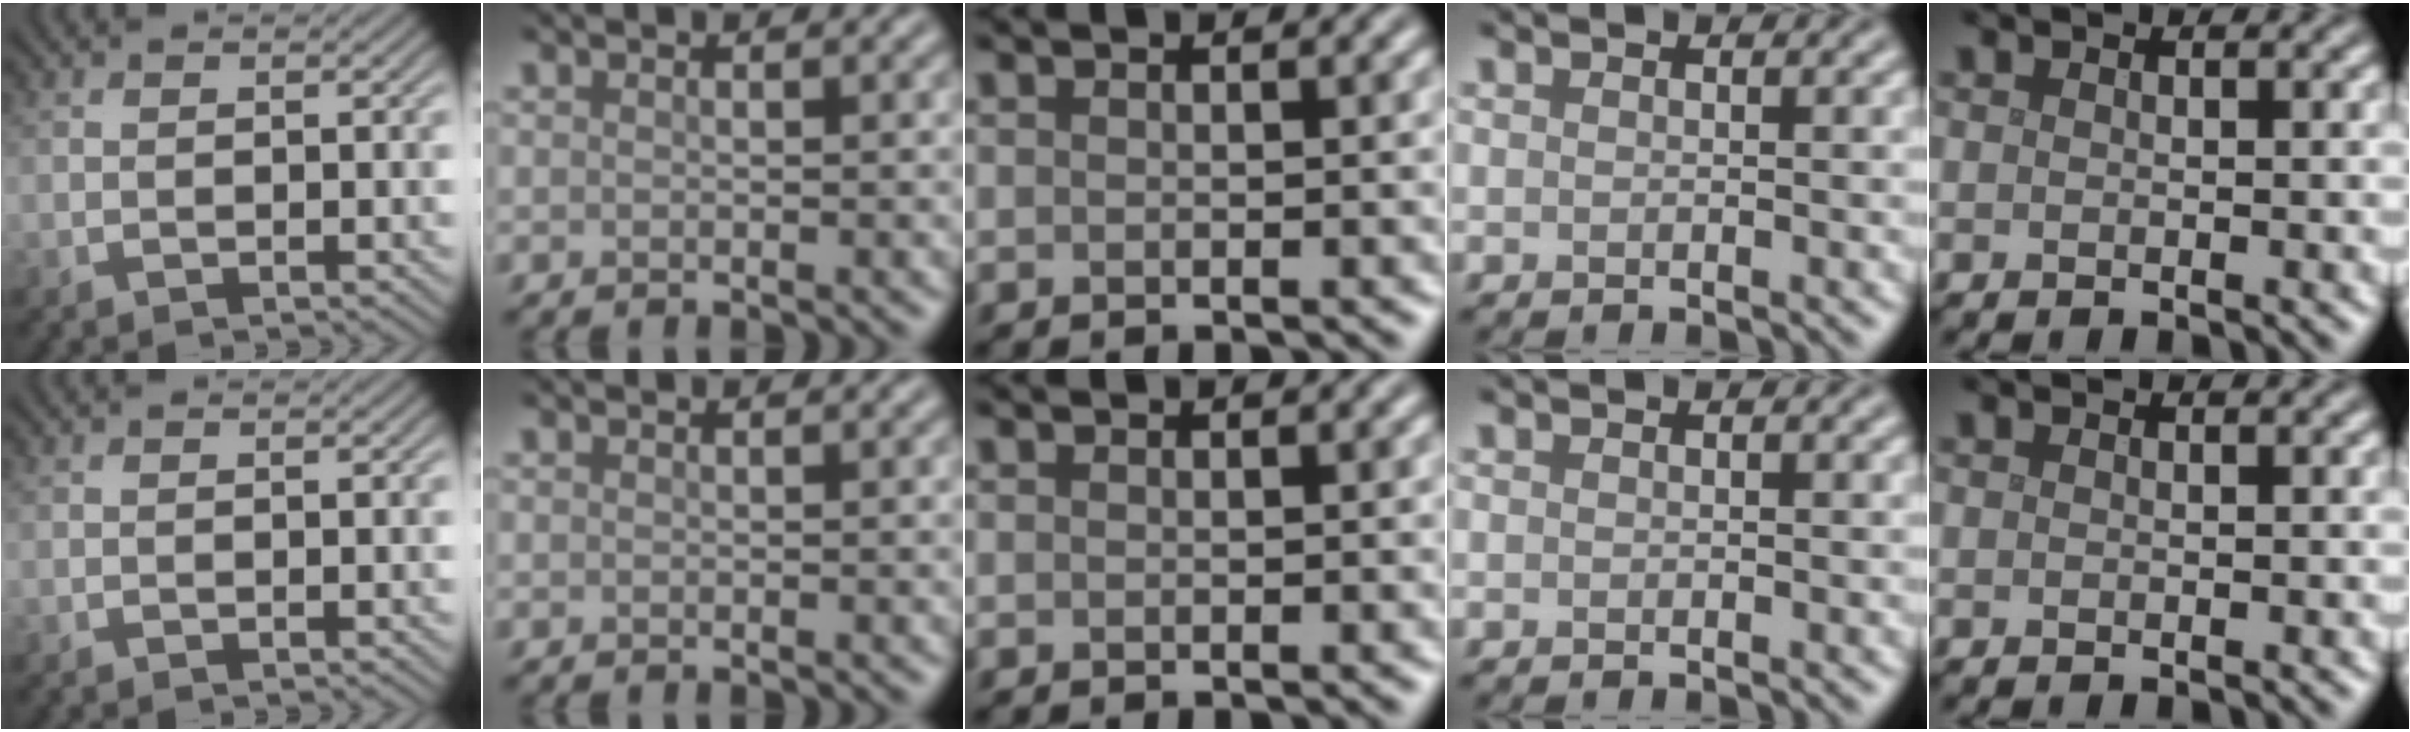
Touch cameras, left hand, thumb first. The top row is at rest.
{}